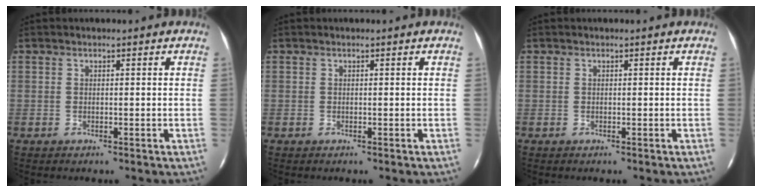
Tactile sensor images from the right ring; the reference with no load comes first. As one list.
[{"total": 0.0}, {"total": 0.0}]